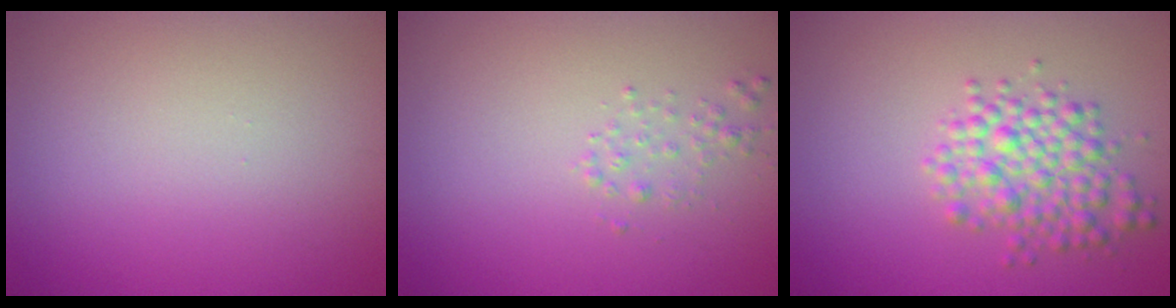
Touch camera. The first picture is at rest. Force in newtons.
{"total": 1.0, "press": 1.0, "slide": 0.0}
{"total": 4.3, "press": 4.3, "slide": 0.1}